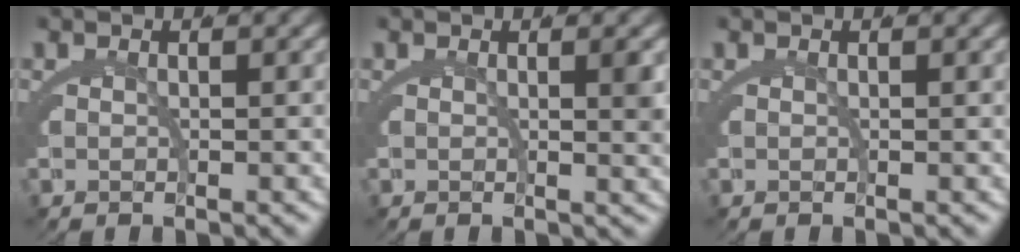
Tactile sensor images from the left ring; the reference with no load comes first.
{"total": 1.6, "force": [0.3, -0.2, 1.6], "torque": [-0.020, -0.008, 0.007]}
{"total": 0.0}